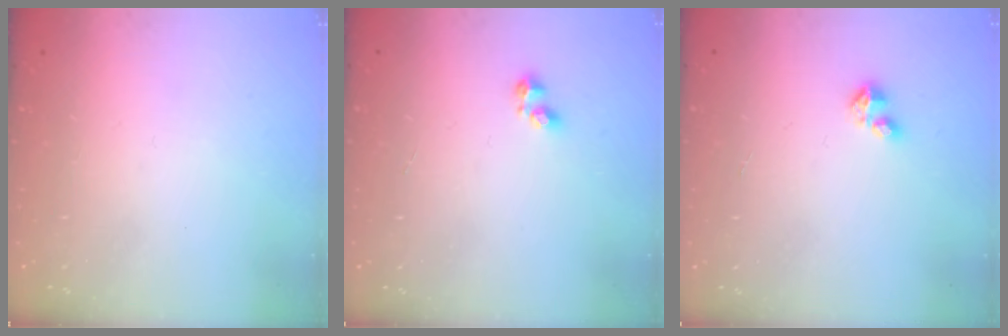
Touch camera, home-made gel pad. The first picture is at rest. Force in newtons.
{"total": 2.4, "press": 2.3, "slide": 0.8}
{"total": 2.1, "press": 2.1, "slide": 0.2}